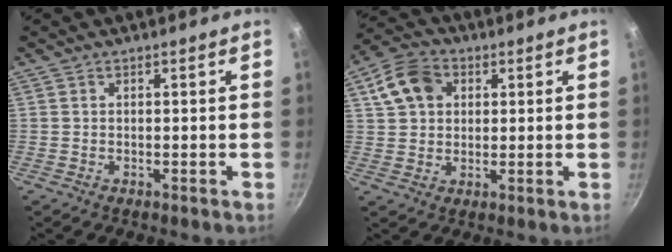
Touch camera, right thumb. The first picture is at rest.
{"total": 9.5, "force": [3.0, 7.3, 5.3], "torque": [-0.080, 0.011, 0.045]}